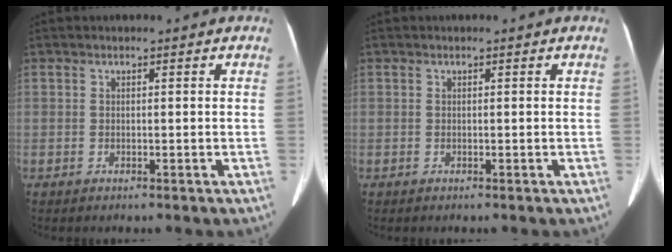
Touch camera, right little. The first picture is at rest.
{"total": 0.0}